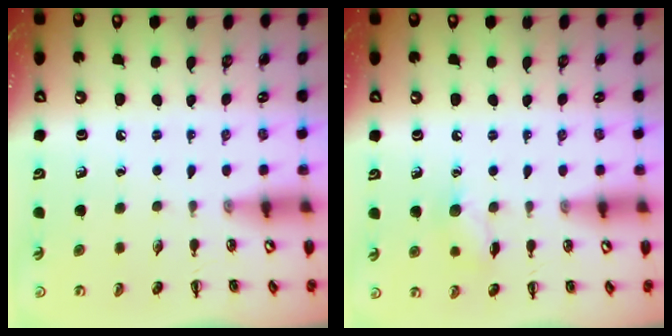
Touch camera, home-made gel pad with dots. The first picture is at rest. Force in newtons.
{"total": 6.9, "press": 6.9, "slide": 0.8}